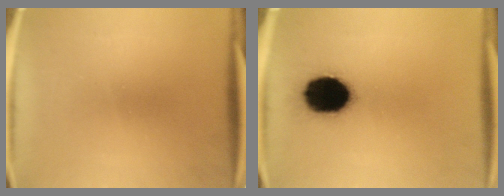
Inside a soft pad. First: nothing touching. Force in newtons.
{"total": 17.2}